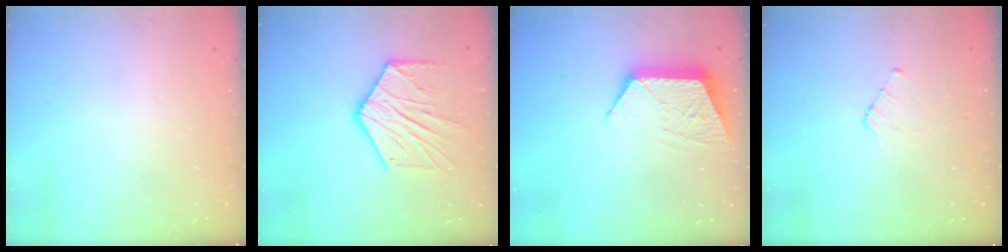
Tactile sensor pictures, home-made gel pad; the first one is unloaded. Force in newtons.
{"total": 13.6, "press": 13.6, "slide": 1.0}
{"total": 10.6, "press": 10.6, "slide": 0.7}
{"total": 2.5, "press": 2.5, "slide": 0.3}